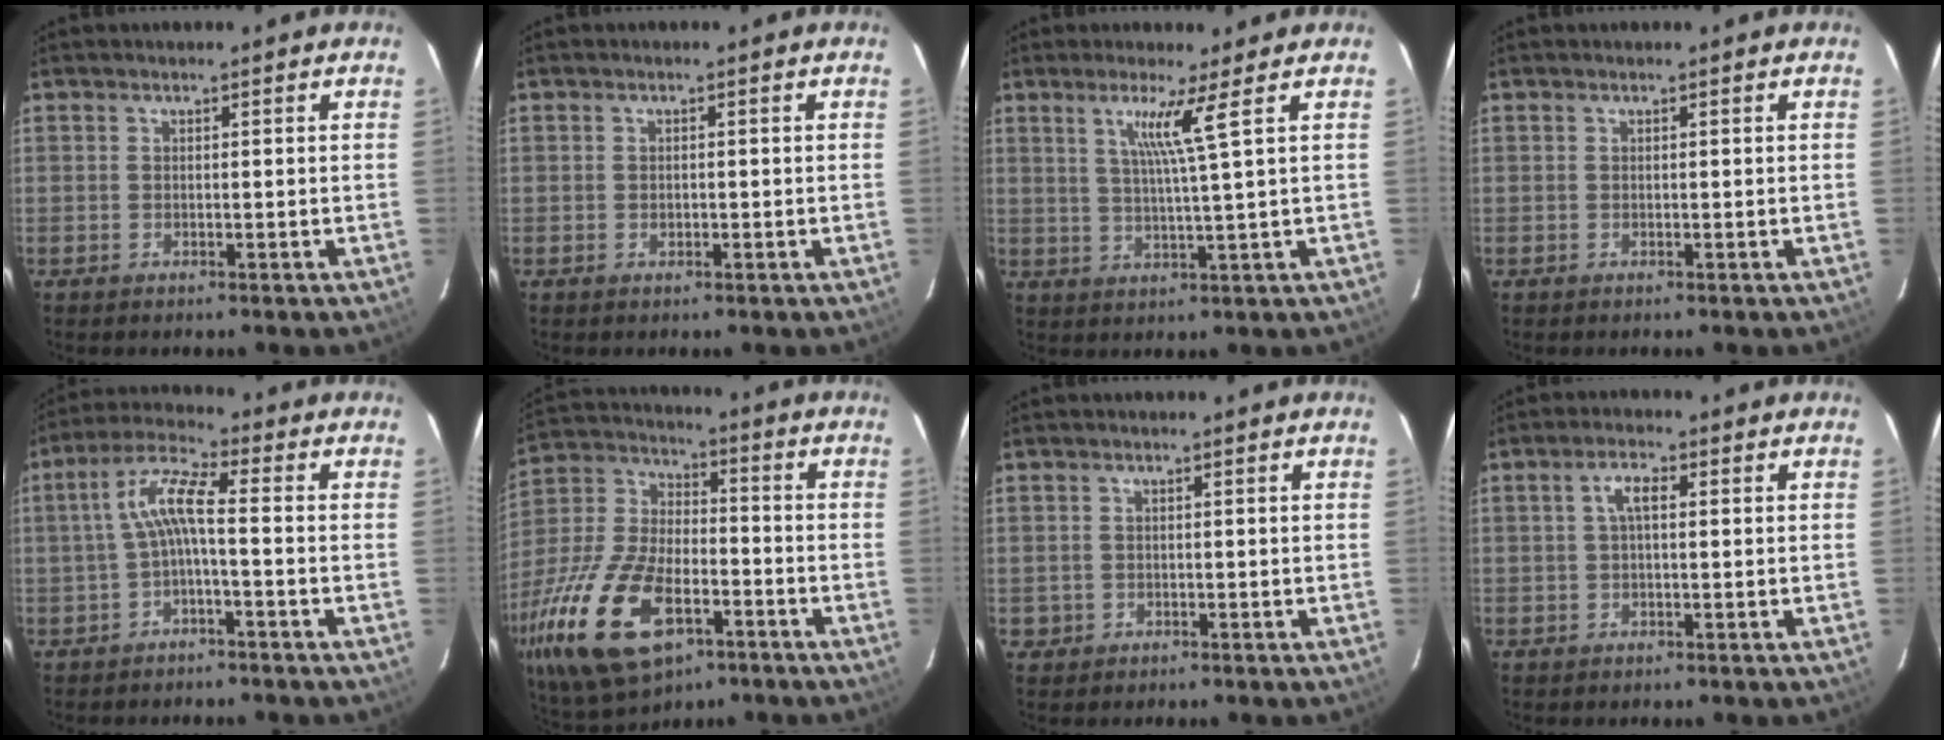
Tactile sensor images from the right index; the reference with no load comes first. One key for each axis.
{"total": 0.8, "fx": -0.3, "fy": 0.6, "fz": 0.4, "tx": -0.006, "ty": 0.001, "tz": -0.003}
{"total": 5.4, "fx": 2.6, "fy": -1.6, "fz": 4.4, "tx": -0.079, "ty": -0.010, "tz": 0.046}
{"total": 0.0}
{"total": 6.5, "fx": -1.2, "fy": 0.9, "fz": 6.4, "tx": -0.146, "ty": 0.019, "tz": -0.021}
{"total": 25.0, "fx": -11.6, "fy": 12.6, "fz": 18.2, "tx": -0.403, "ty": -0.036, "tz": -0.199}
{"total": 1.9, "fx": -0.2, "fy": 1.9, "fz": 0.1, "tx": 0.000, "ty": 0.006, "tz": 0.002}
{"total": 3.3, "fx": 0.7, "fy": 1.2, "fz": 3.0, "tx": -0.060, "ty": 0.011, "tz": 0.014}